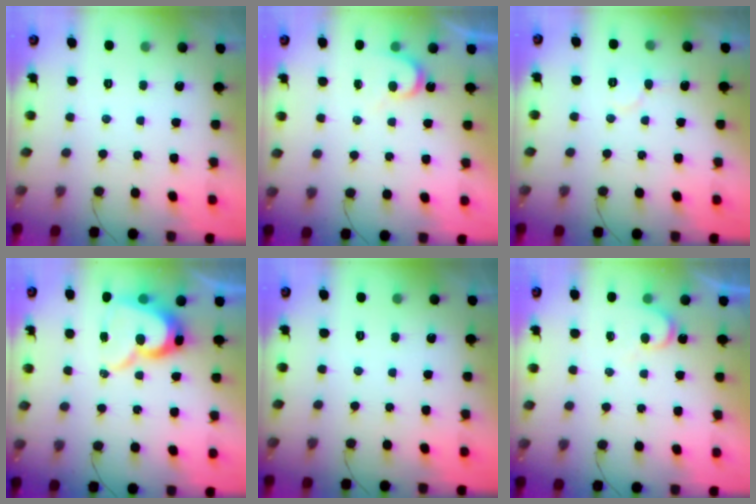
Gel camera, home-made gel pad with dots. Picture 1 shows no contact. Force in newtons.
{"total": 5.7, "press": 5.7, "slide": 0.2}
{"total": 5.2, "press": 5.2, "slide": 0.5}
{"total": 14.1, "press": 14.0, "slide": 1.5}
{"total": 0.0}
{"total": 4.5, "press": 4.4, "slide": 0.4}